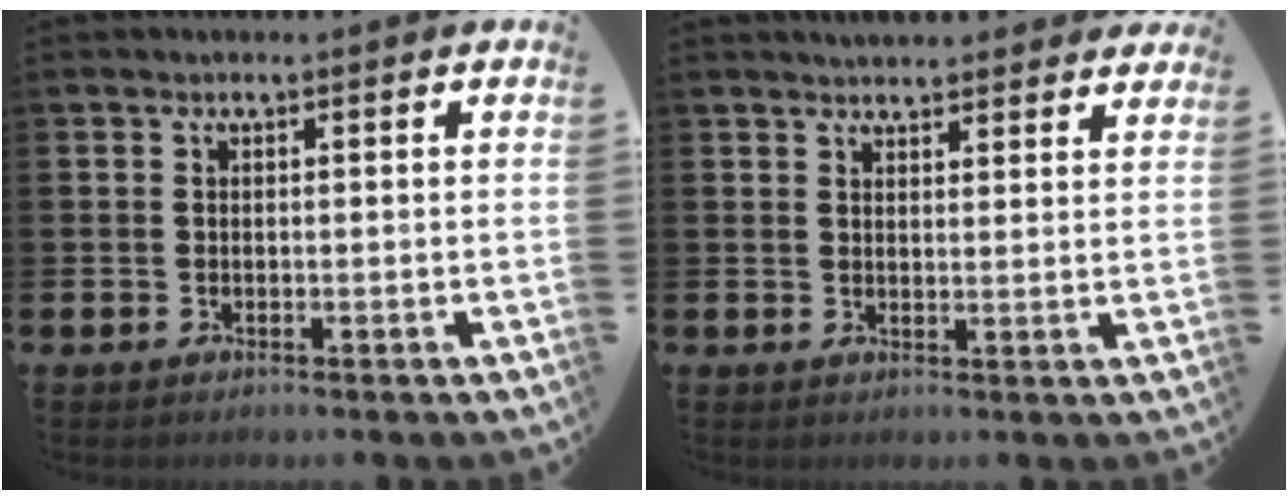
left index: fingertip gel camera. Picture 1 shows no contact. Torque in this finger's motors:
{"motor_torque": [1.07, -1.07, 0.63, 0.17]}